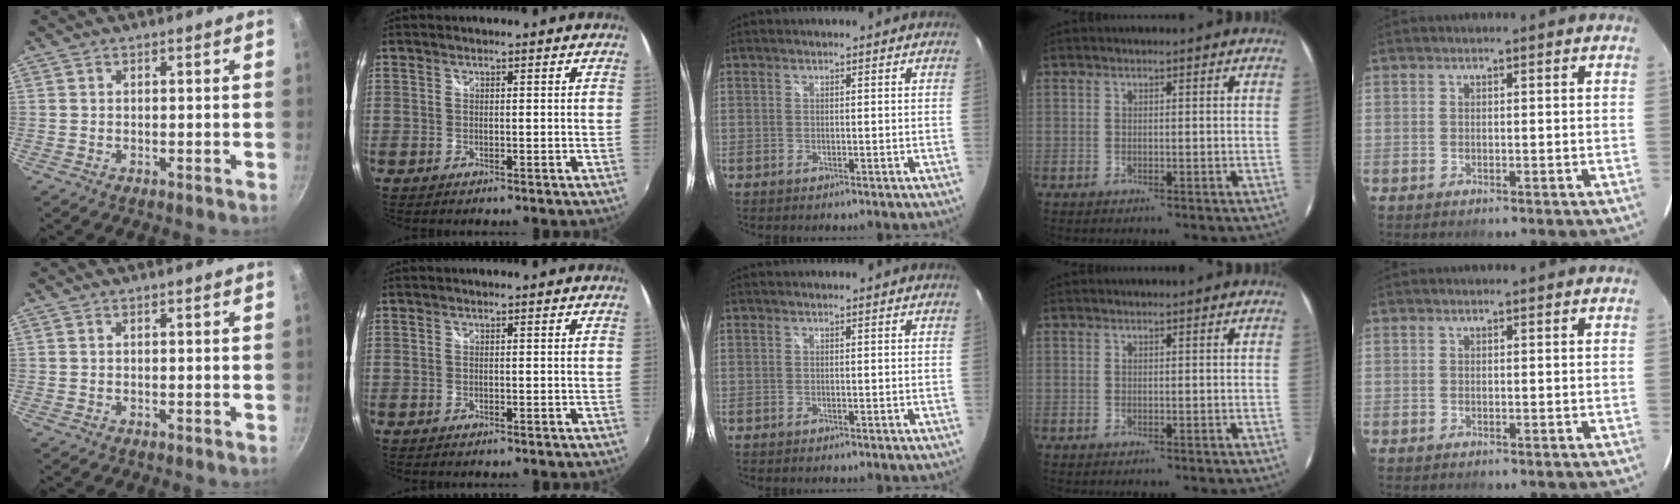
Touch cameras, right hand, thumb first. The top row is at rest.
{}